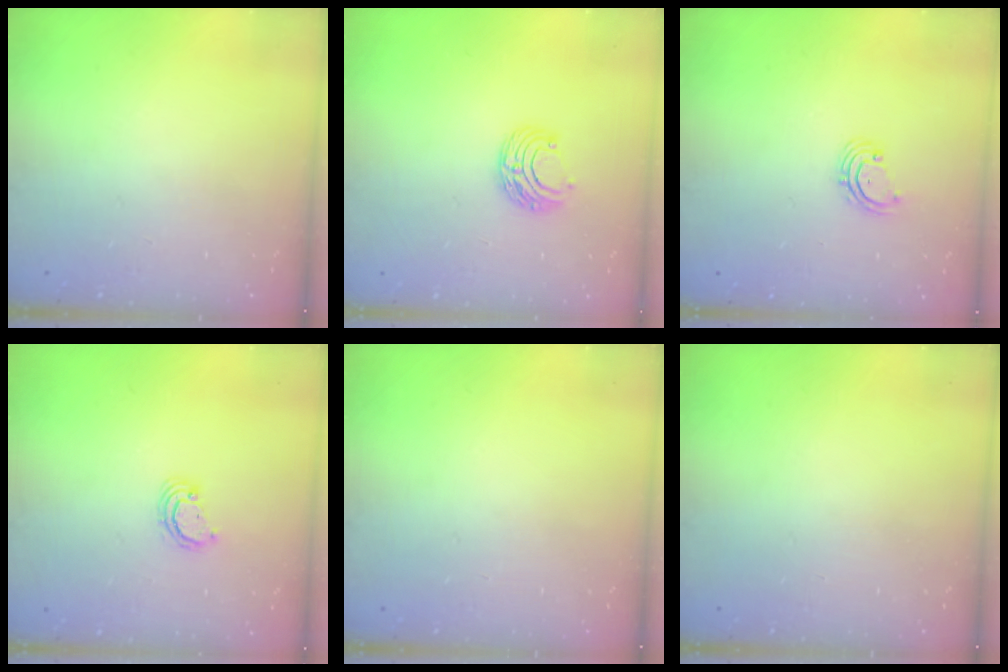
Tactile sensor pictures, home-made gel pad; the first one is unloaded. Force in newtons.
{"total": 7.6, "press": 7.5, "slide": 0.6}
{"total": 2.0, "press": 2.0, "slide": 0.4}
{"total": 2.9, "press": 2.9, "slide": 0.3}
{"total": 0.0}
{"total": 0.0}